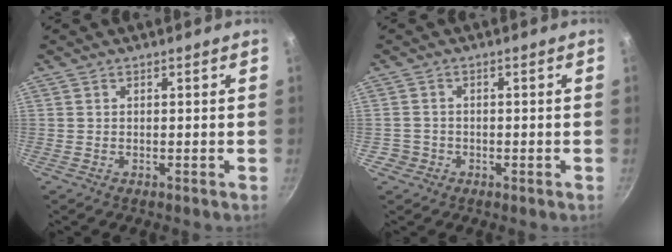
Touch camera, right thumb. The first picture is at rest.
{"total": 2.2, "force": [-0.9, 1.9, 0.2], "torque": [0.007, 0.017, -0.012]}